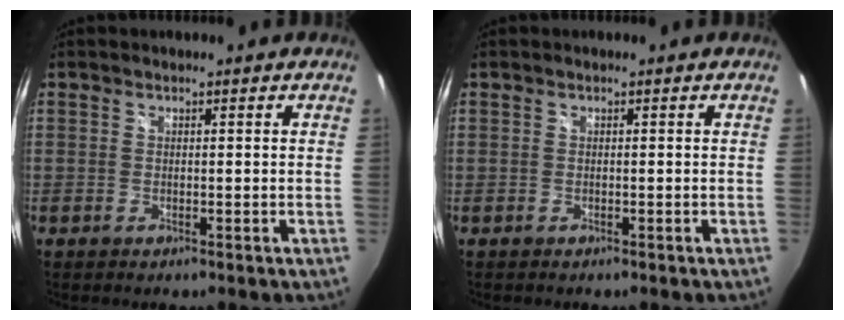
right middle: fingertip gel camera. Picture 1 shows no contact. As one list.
[{"total": 0.0}]